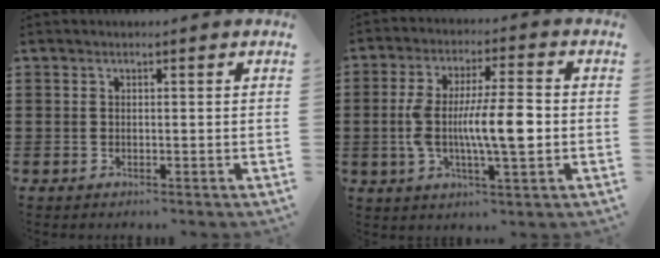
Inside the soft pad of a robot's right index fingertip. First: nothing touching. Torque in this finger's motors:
{"motor_torque": [1.24, -0.90, 1.05, 0.21]}